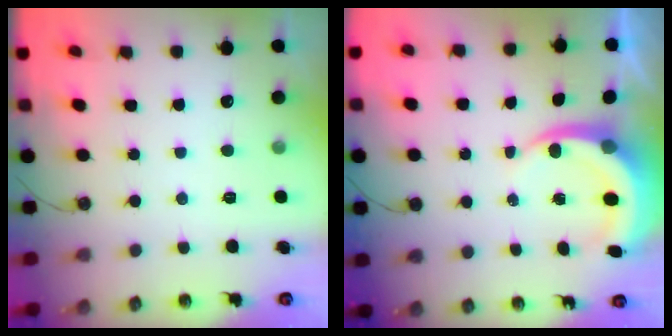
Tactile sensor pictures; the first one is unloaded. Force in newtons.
{"total": 6.5, "press": 6.5, "slide": 0.9}